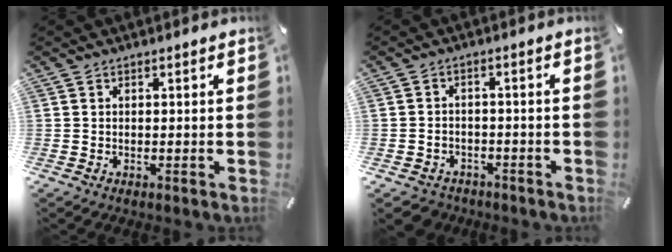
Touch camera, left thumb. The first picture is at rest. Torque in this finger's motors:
{"motor_torque": [0.69, 1.44, 0.13, 0.22, 0.07]}